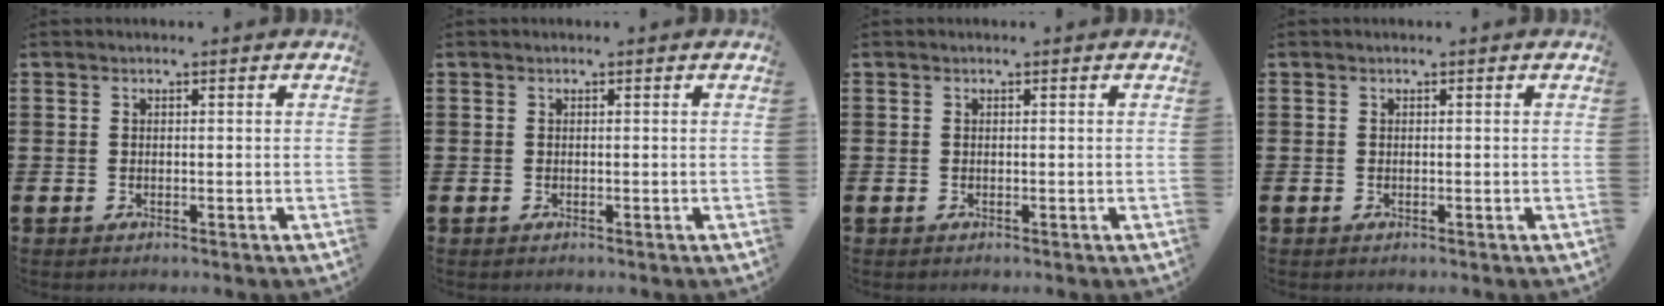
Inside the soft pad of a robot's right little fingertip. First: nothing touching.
{"total": 0.0}
{"total": 0.0}
{"total": 0.0}